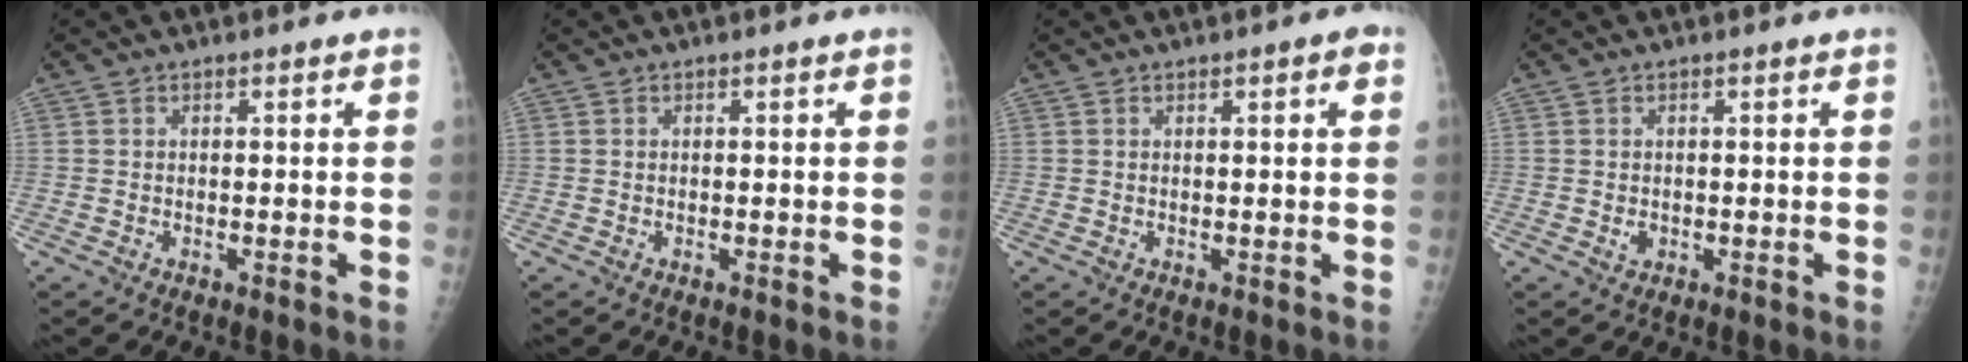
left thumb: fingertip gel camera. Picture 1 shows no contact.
{"total": 0.0}
{"total": 2.3, "force": [1.0, 0.5, 2.0], "torque": [-0.022, 0.001, 0.011]}
{"total": 1.2, "force": [0.1, 0.9, 0.8], "torque": [-0.008, 0.000, 0.005]}